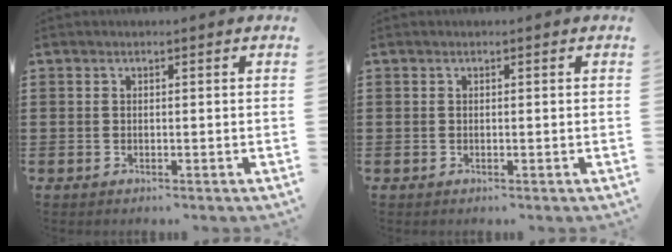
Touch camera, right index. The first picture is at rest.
{"total": 0.0}